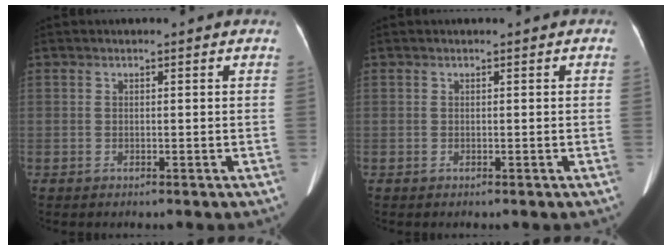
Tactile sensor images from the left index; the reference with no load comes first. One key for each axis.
{"total": 0.0}